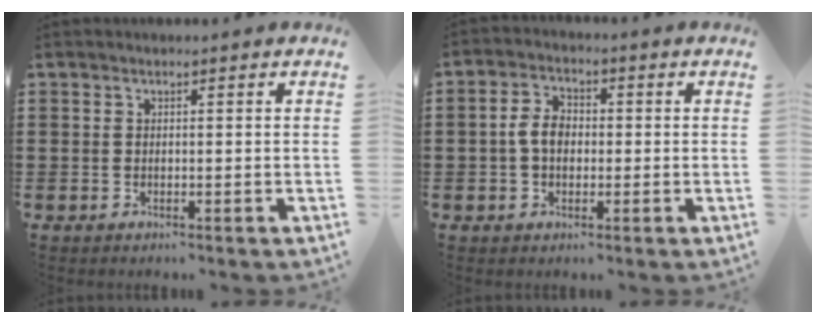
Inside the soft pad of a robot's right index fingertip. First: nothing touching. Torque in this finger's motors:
{"motor_torque": [0.51, 0.44, 0.52, 0.14]}